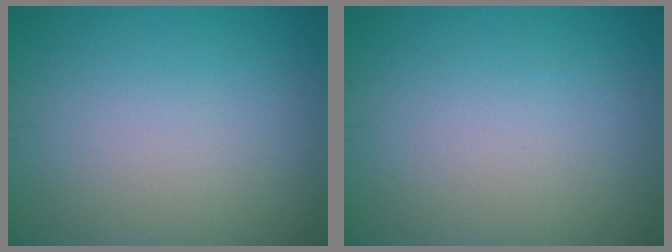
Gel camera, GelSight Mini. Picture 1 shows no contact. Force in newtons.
{"total": 0.0}